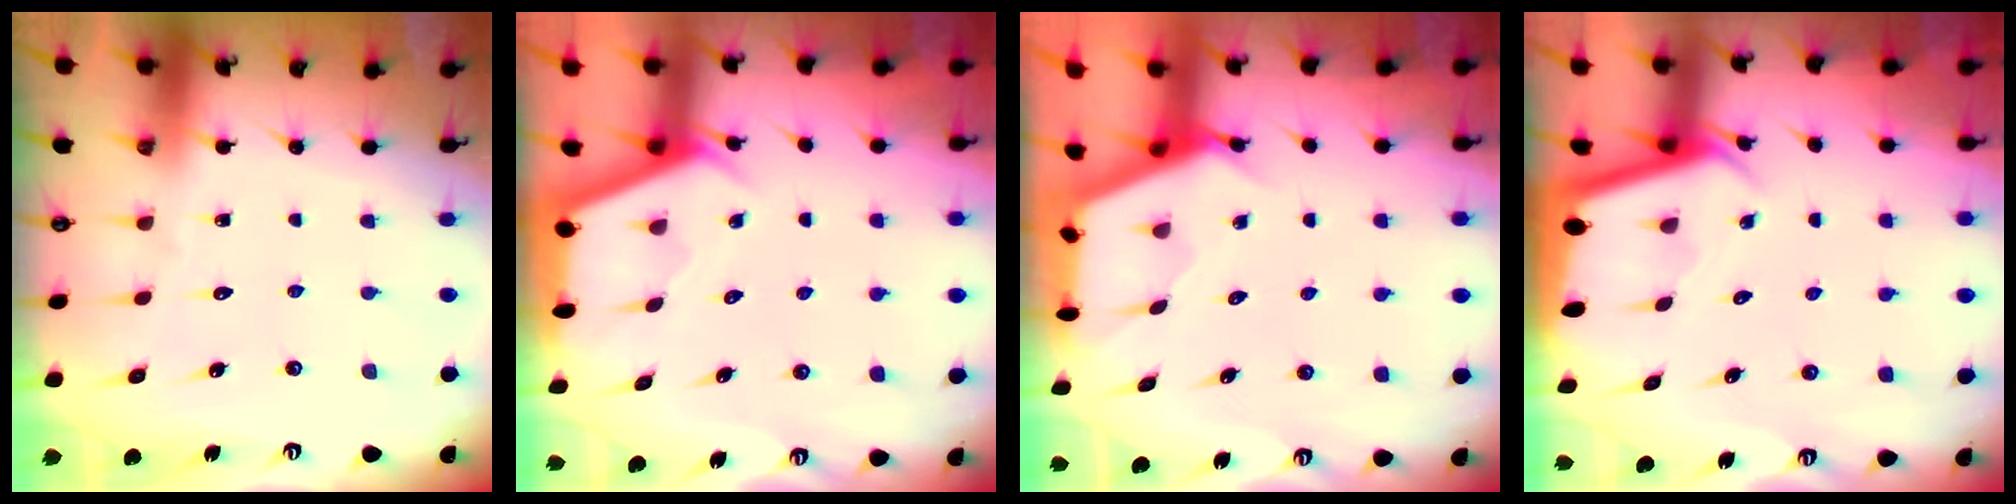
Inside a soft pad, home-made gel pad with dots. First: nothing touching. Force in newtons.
{"total": 2.8, "press": 2.8, "slide": 0.3}
{"total": 2.6, "press": 2.5, "slide": 0.3}
{"total": 2.4, "press": 2.4, "slide": 0.1}